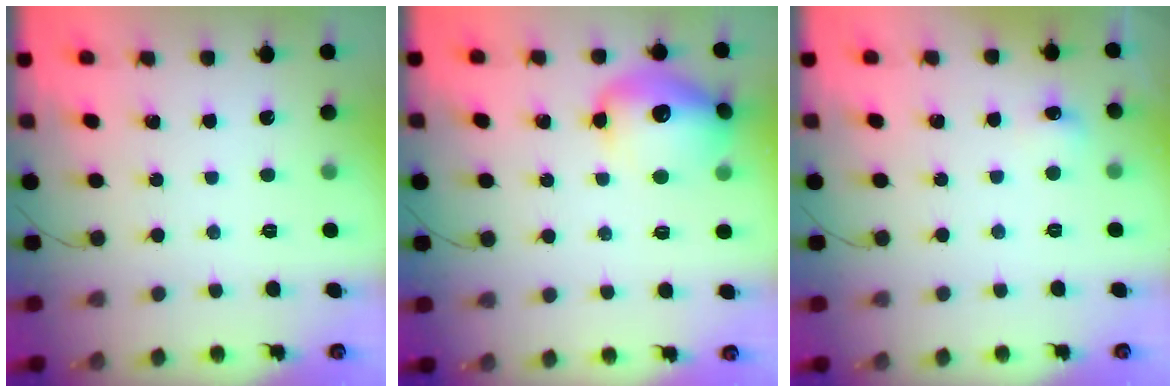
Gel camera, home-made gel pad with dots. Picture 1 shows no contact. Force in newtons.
{"total": 14.5, "press": 14.5, "slide": 1.2}
{"total": 4.7, "press": 4.6, "slide": 1.3}